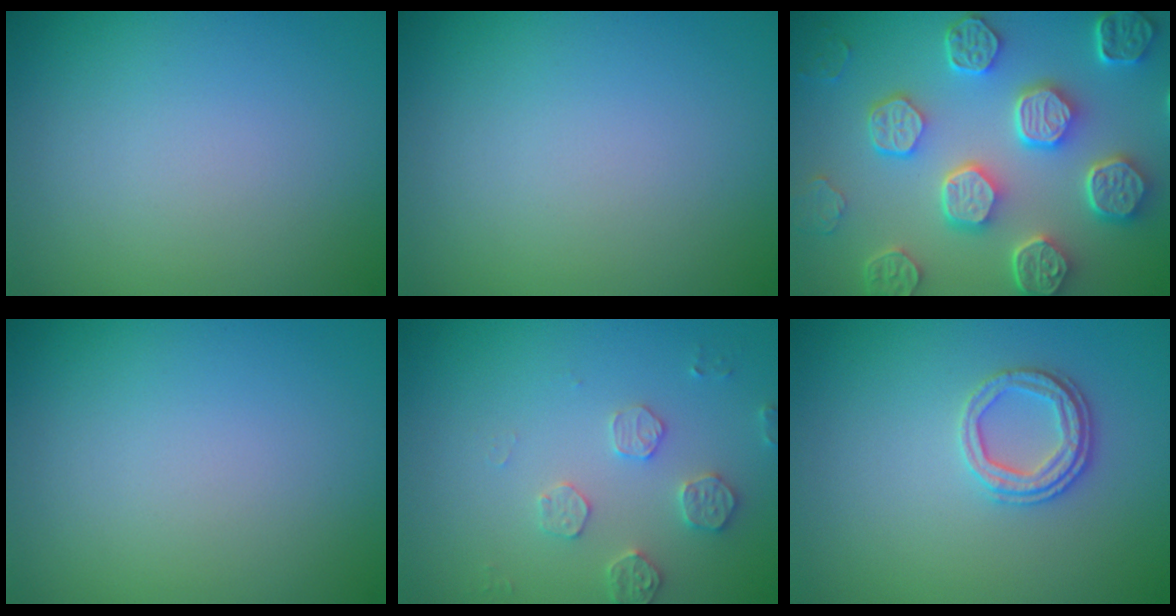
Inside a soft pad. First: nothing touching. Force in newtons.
{"total": 0.0}
{"total": 8.5, "press": 6.5, "slide": 5.5}
{"total": 0.0}
{"total": 2.5, "press": 2.5, "slide": 0.5}
{"total": 2.5, "press": 2.3, "slide": 0.9}